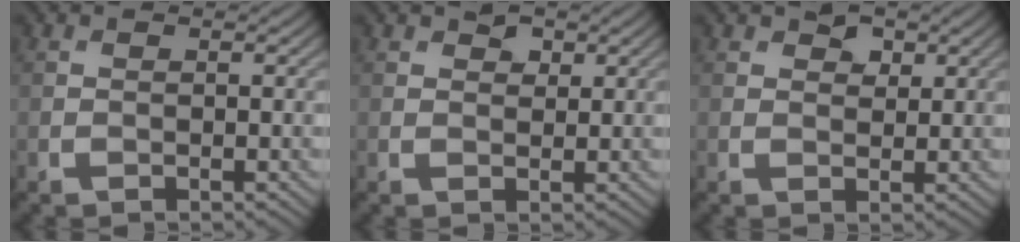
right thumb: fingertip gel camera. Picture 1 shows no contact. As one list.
[{"total": 1.8, "force": [1.2, 1.1, 0.9], "torque": [-0.015, 0.000, 0.020]}, {"total": 2.5, "force": [1.5, 1.5, 1.3], "torque": [-0.020, -0.003, 0.027]}]